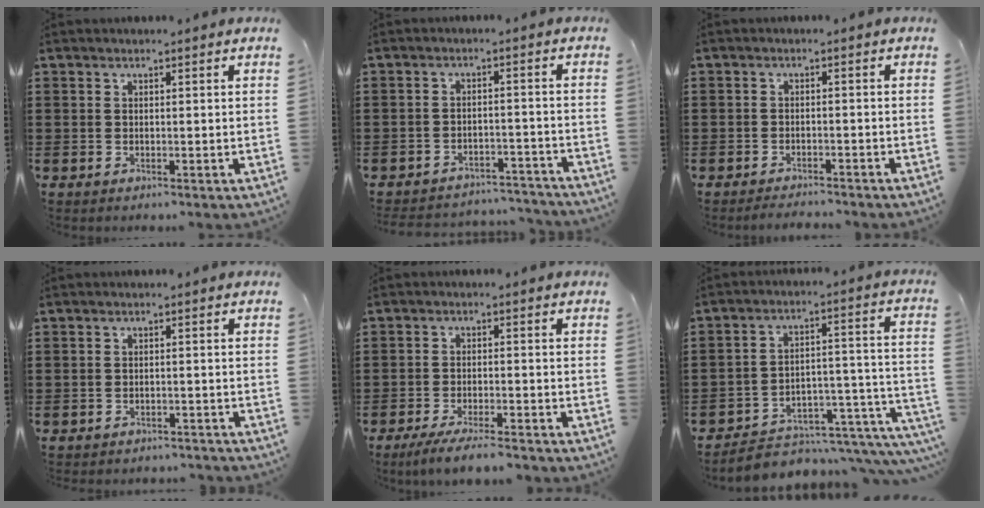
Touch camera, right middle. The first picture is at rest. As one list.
[{"total": 3.7, "force": [-3.7, 0.3, 0.0], "torque": [-0.005, -0.001, -0.078]}, {"total": 2.1, "force": [-2.1, 0.1, -0.2], "torque": [-0.004, -0.001, -0.045]}, {"total": 1.7, "force": [-1.7, 0.0, -0.2], "torque": [-0.003, -0.001, -0.038]}, {"total": 4.0, "force": [-3.6, 0.0, 1.8], "torque": [-0.037, -0.010, -0.066]}, {"total": 5.4, "force": [-4.4, 2.2, 2.3], "torque": [-0.038, -0.009, -0.078]}]